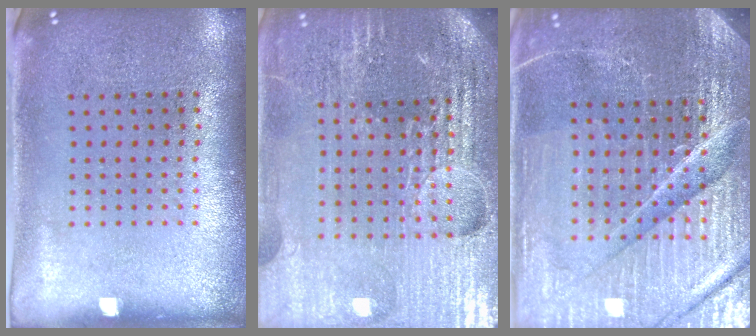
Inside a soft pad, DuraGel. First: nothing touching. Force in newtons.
{"total": 5.7, "press": 5.2, "slide": 2.3}
{"total": 5.9, "press": 5.3, "slide": 2.5}